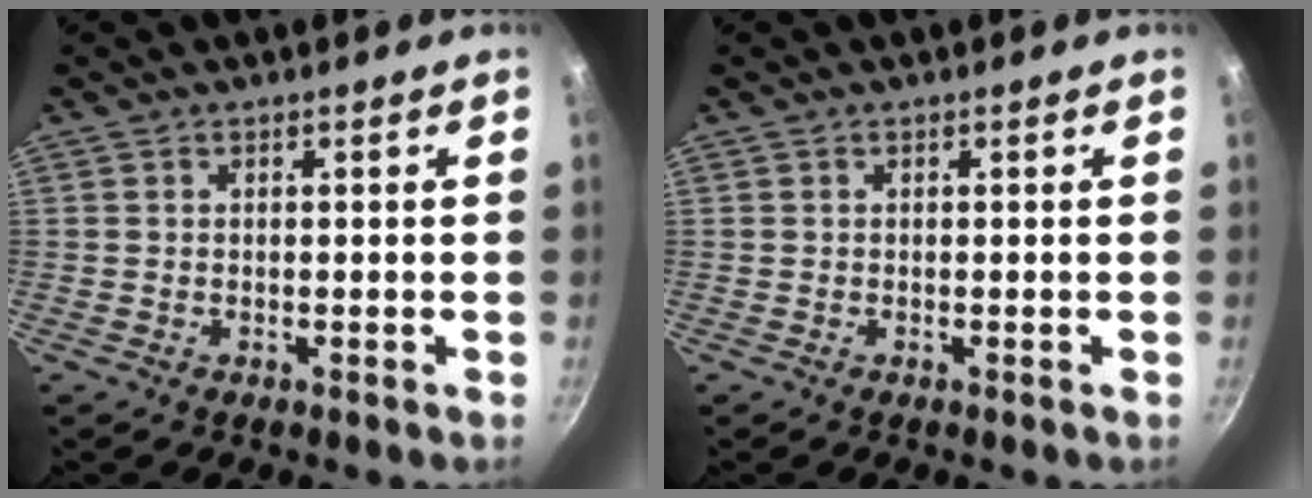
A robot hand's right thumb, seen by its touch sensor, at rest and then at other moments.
{"total": 0.0}